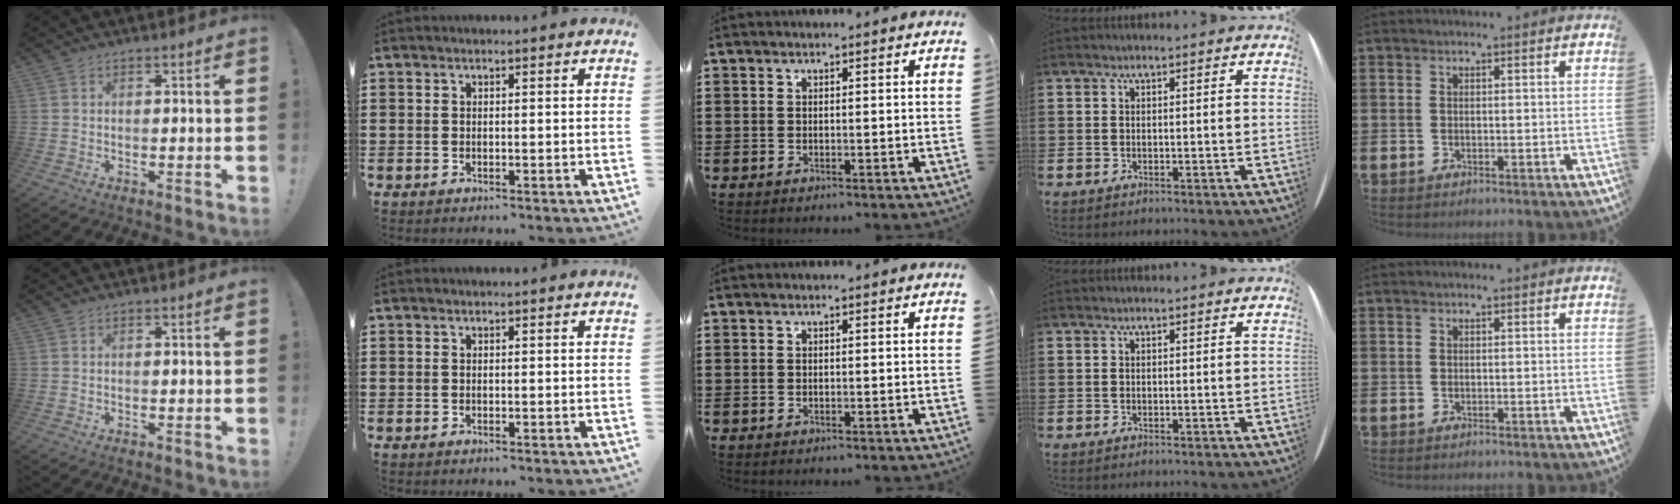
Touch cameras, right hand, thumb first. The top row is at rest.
{}